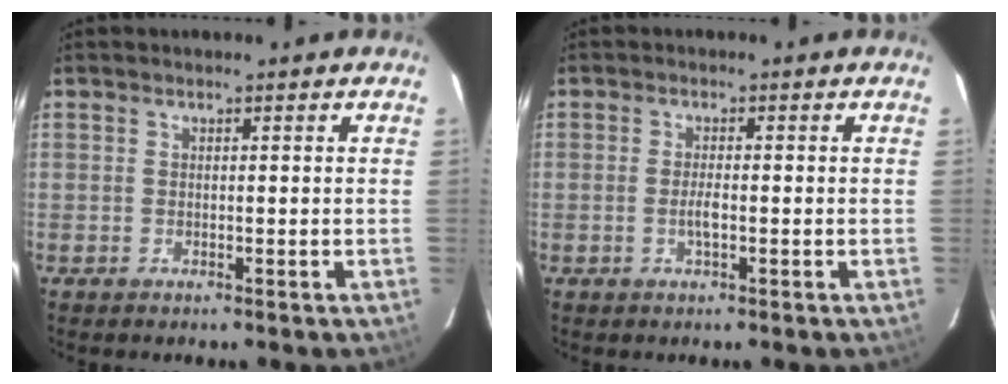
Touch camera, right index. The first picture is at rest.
{"total": 2.2, "force": [-0.7, 0.4, 2.0], "torque": [-0.041, -0.001, -0.012]}